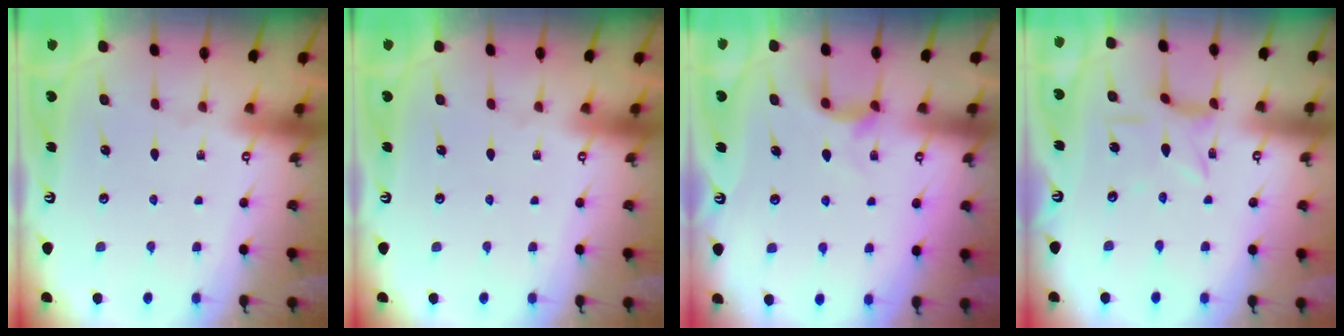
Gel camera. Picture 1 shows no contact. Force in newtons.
{"total": 0.0}
{"total": 5.7, "press": 5.6, "slide": 0.6}
{"total": 2.4, "press": 2.4, "slide": 0.4}